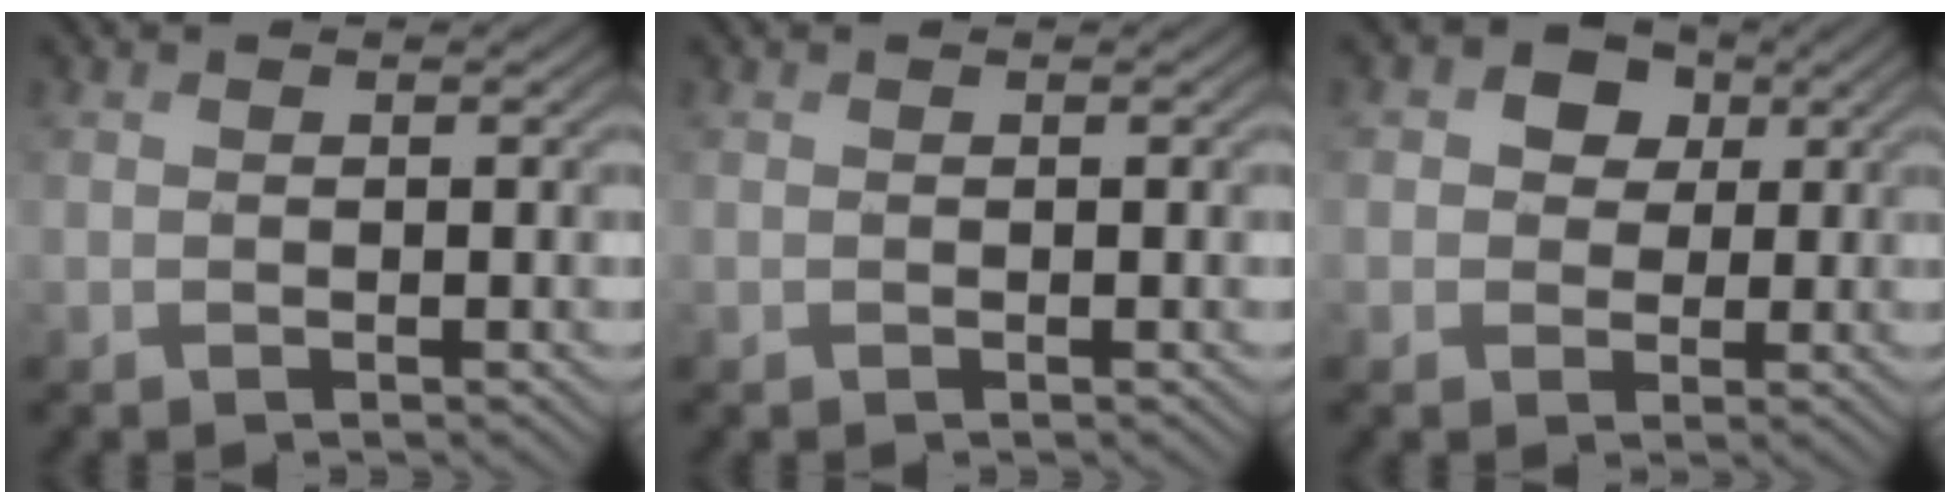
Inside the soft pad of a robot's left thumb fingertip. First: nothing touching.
{"total": 0.0}
{"total": 5.8, "force": [1.6, 5.0, 2.5], "torque": [-0.060, 0.021, 0.002]}